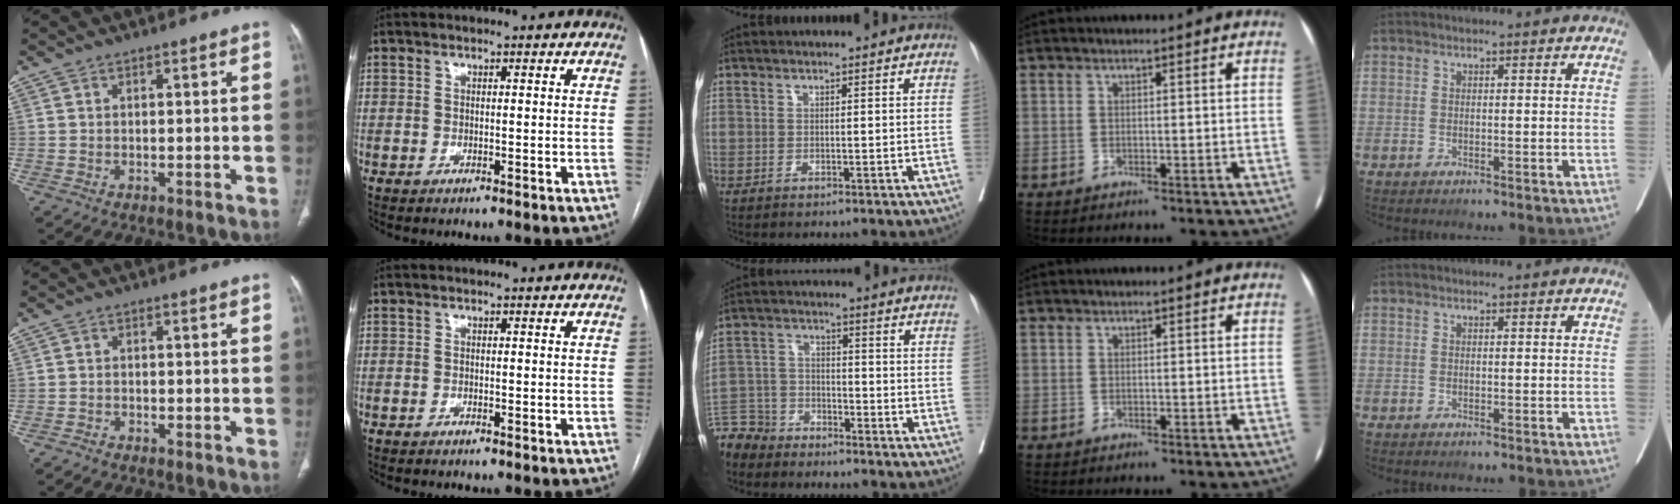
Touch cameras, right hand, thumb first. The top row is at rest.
{"thumb": {"total": 0.8, "force": [-0.8, 0.2, 0.0], "torque": [-0.002, 0.000, -0.020]}, "middle": {"total": 7.0, "force": [-6.4, 2.8, -0.4], "torque": [0.009, 0.005, -0.131]}}